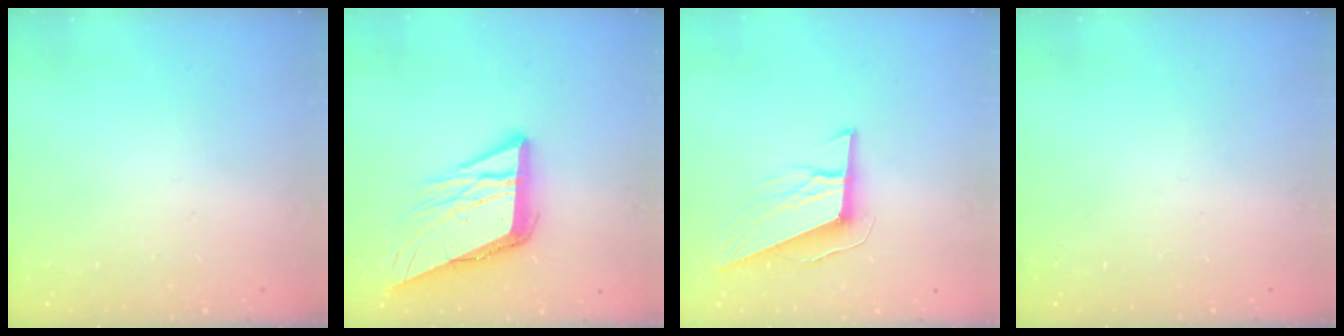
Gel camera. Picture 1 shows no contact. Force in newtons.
{"total": 13.7, "press": 13.4, "slide": 2.6}
{"total": 10.3, "press": 10.0, "slide": 2.8}
{"total": 0.0}